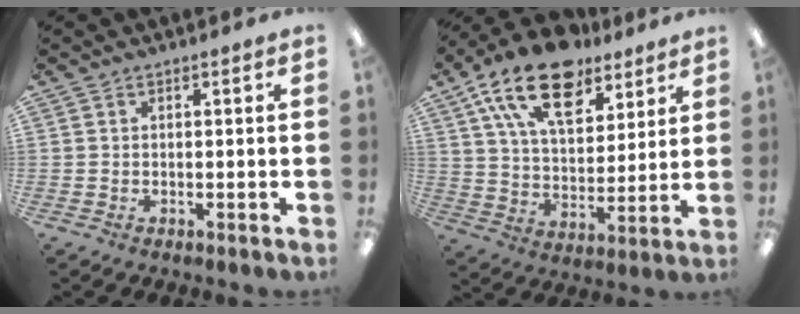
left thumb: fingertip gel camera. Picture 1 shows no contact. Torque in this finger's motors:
{"motor_torque": [0.88, 0.62, 1.77, -1.01, 0.33]}